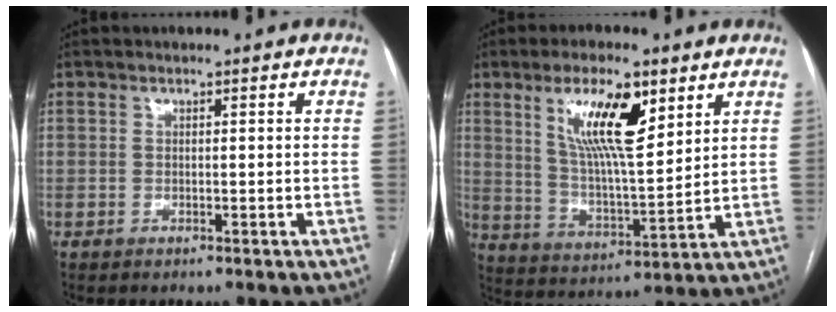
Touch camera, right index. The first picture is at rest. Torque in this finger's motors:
{"motor_torque": [1.44, 0.70, 0.39, 0.21]}